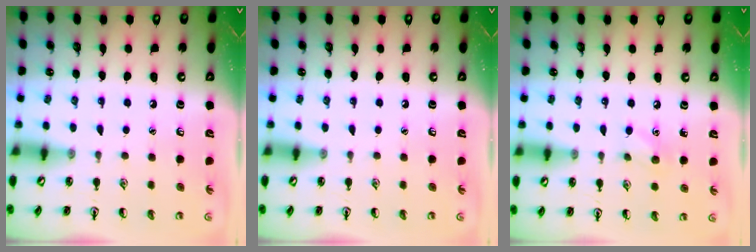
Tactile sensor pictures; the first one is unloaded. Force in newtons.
{"total": 0.0}
{"total": 6.1, "press": 5.8, "slide": 1.9}